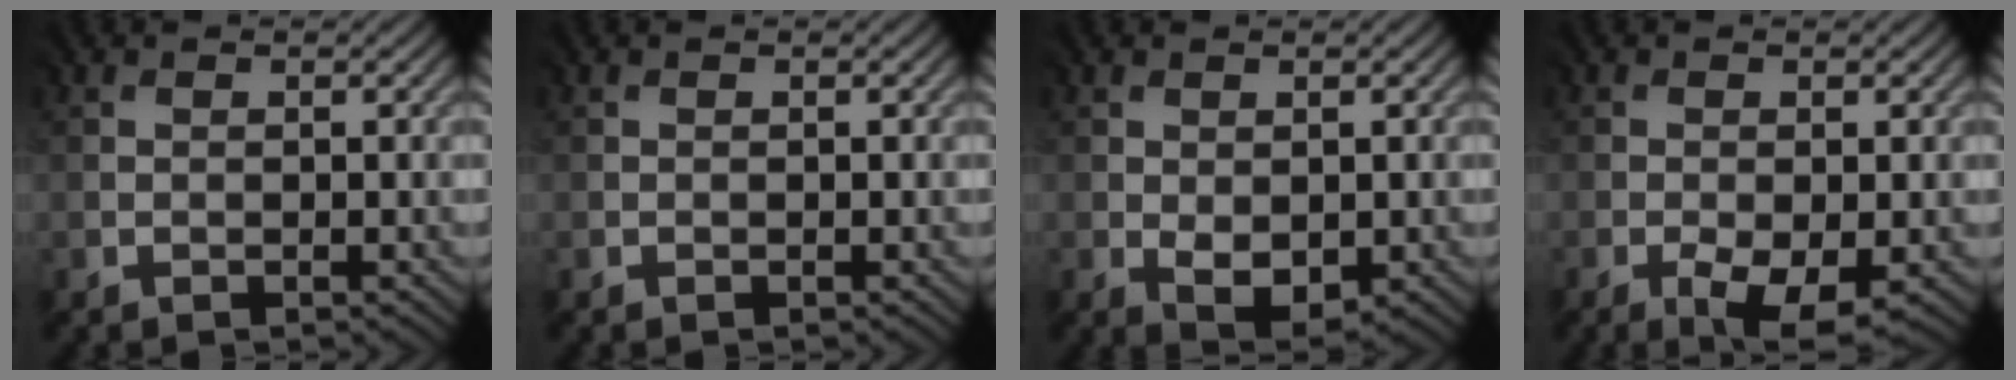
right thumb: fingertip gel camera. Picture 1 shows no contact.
{"total": 0.0}
{"total": 3.4, "force": [-0.6, 2.2, 2.5], "torque": [-0.049, -0.009, -0.004]}
{"total": 5.1, "force": [-2.4, 2.0, 4.0], "torque": [-0.078, -0.013, -0.035]}